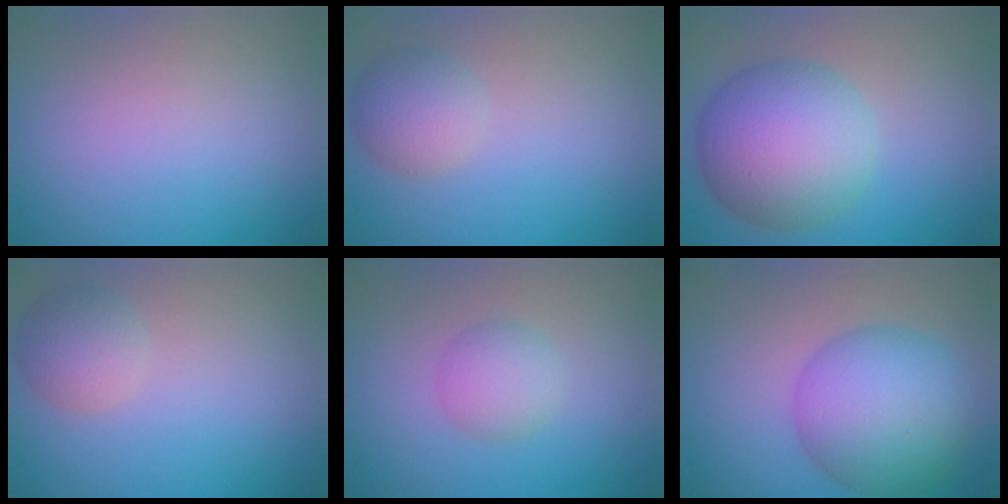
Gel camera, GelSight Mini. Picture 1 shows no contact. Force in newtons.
{"total": 2.9, "press": 2.9, "slide": 0.0}
{"total": 8.7, "press": 8.7, "slide": 0.2}
{"total": 2.7, "press": 2.7, "slide": 0.1}
{"total": 2.5, "press": 2.5, "slide": 0.1}
{"total": 9.0, "press": 9.0, "slide": 0.2}